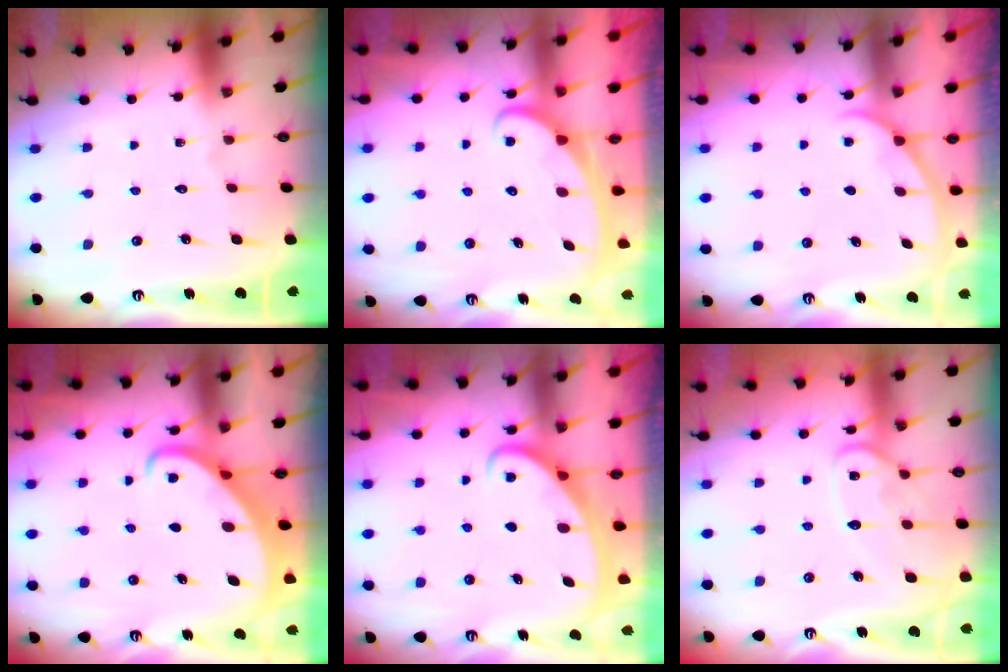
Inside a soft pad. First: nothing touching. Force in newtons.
{"total": 2.5, "press": 2.4, "slide": 0.4}
{"total": 0.8, "press": 0.8, "slide": 0.2}
{"total": 2.2, "press": 2.2, "slide": 0.3}
{"total": 2.5, "press": 2.5, "slide": 0.4}
{"total": 13.3, "press": 13.2, "slide": 1.2}